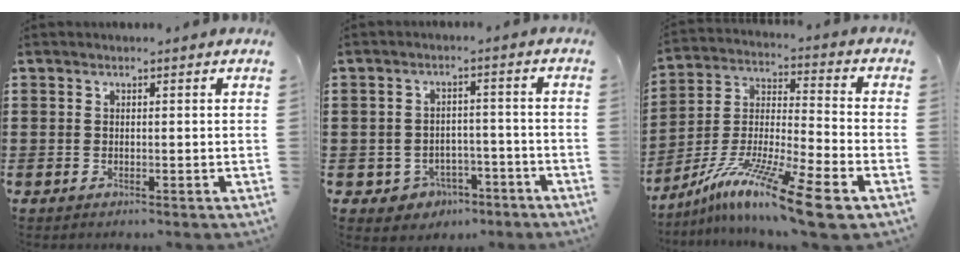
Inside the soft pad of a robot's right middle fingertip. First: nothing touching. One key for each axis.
{"total": 3.3, "fx": -2.5, "fy": 2.0, "fz": 0.5, "tx": -0.018, "ty": 0.007, "tz": -0.054}
{"total": 13.6, "fx": -10.2, "fy": 0.0, "fz": 8.9, "tx": -0.166, "ty": 0.012, "tz": -0.193}